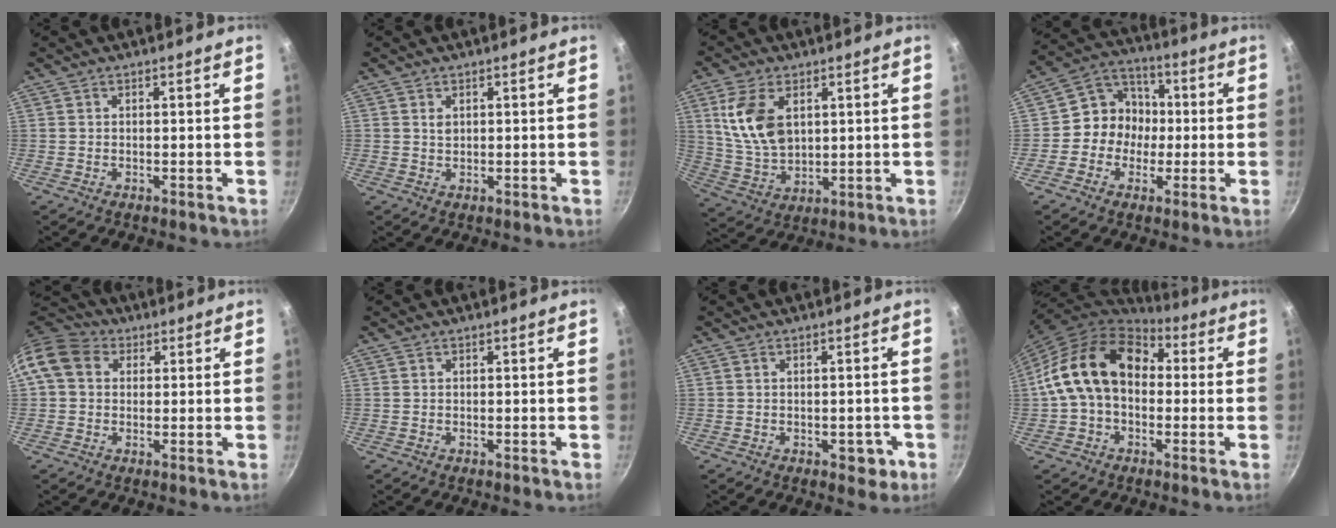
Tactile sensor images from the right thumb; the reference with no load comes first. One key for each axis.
{"total": 1.2, "fx": 0.5, "fy": 0.8, "fz": 0.7, "tx": -0.011, "ty": -0.003, "tz": 0.010}
{"total": 11.9, "fx": 3.5, "fy": 7.3, "fz": 8.7, "tx": -0.157, "ty": -0.025, "tz": 0.080}
{"total": 9.6, "fx": -0.9, "fy": 8.8, "fz": 3.8, "tx": -0.020, "ty": 0.028, "tz": -0.034}
{"total": 10.3, "fx": 2.4, "fy": 8.3, "fz": 5.7, "tx": -0.092, "ty": 0.020, "tz": 0.024}
{"total": 0.0}
{"total": 3.7, "fx": -1.2, "fy": 2.4, "fz": 2.5, "tx": -0.006, "ty": 0.013, "tz": -0.008}
{"total": 18.7, "fx": 2.2, "fy": 12.9, "fz": 13.3, "tx": -0.211, "ty": 0.042, "tz": 0.025}